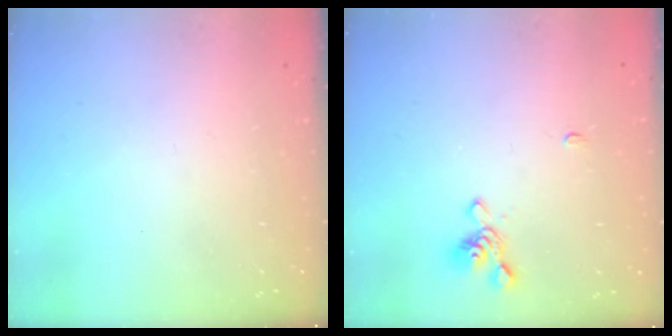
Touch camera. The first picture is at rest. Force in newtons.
{"total": 2.6, "press": 2.5, "slide": 0.9}